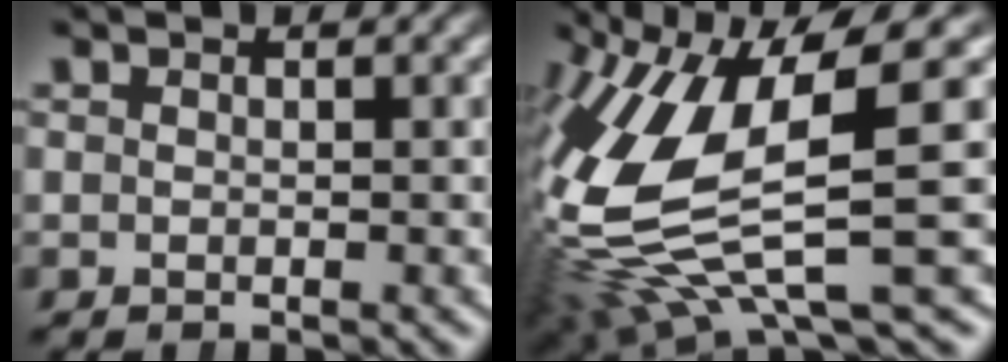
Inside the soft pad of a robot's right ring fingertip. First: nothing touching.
{"total": 10.6, "force": [-1.0, 5.1, 9.2], "torque": [-0.190, -0.026, 0.003]}